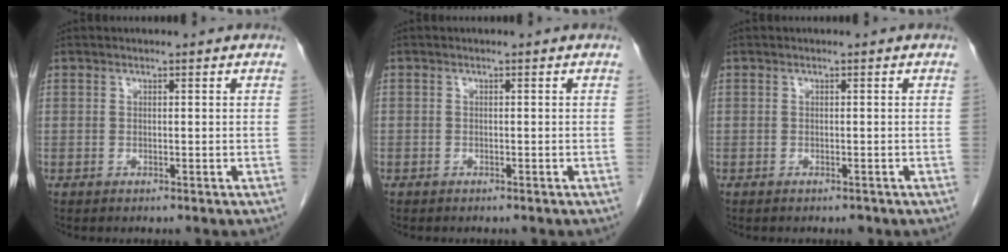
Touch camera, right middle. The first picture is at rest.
{"total": 0.6, "force": [-0.4, 0.5, 0.0], "torque": [-0.006, 0.005, -0.010]}
{"total": 0.6, "force": [-0.6, 0.1, 0.2], "torque": [-0.007, -0.002, -0.007]}